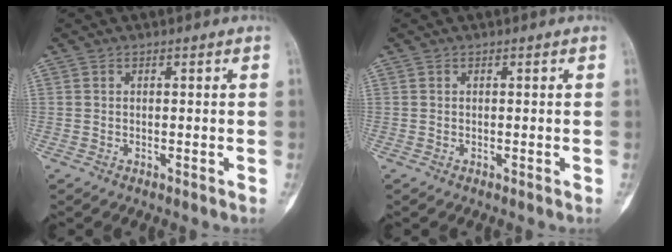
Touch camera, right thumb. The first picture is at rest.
{"total": 0.0}